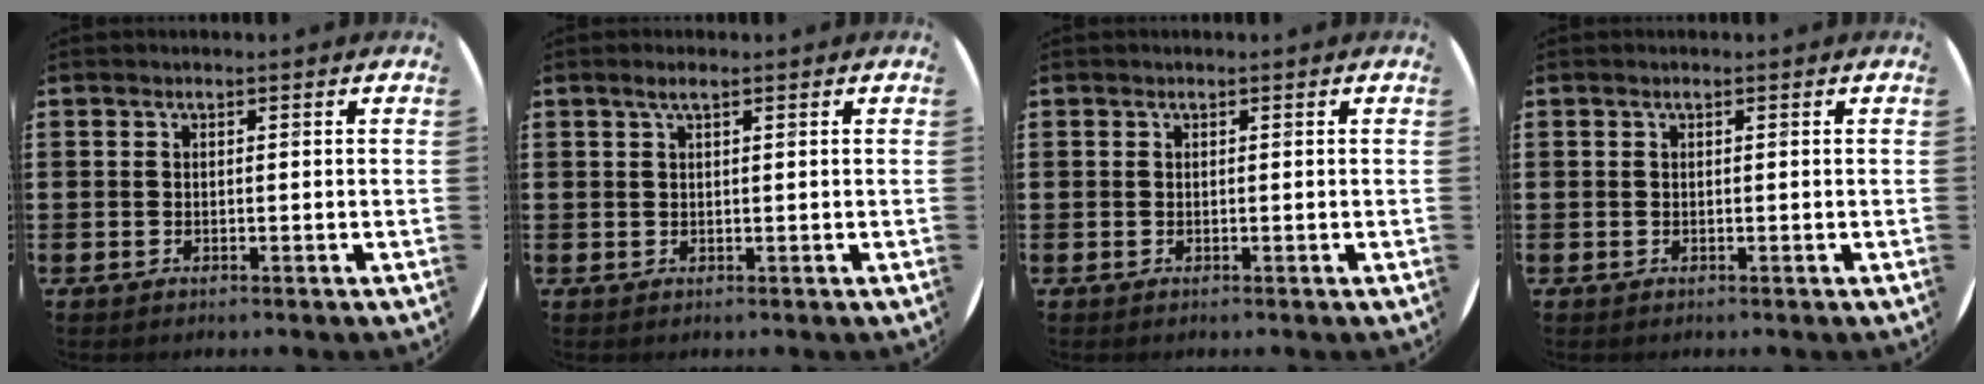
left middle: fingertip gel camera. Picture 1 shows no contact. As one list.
[{"total": 1.4, "force": [0.9, 0.2, 1.1], "torque": [-0.021, 0.004, 0.015]}, {"total": 0.0}, {"total": 0.0}]